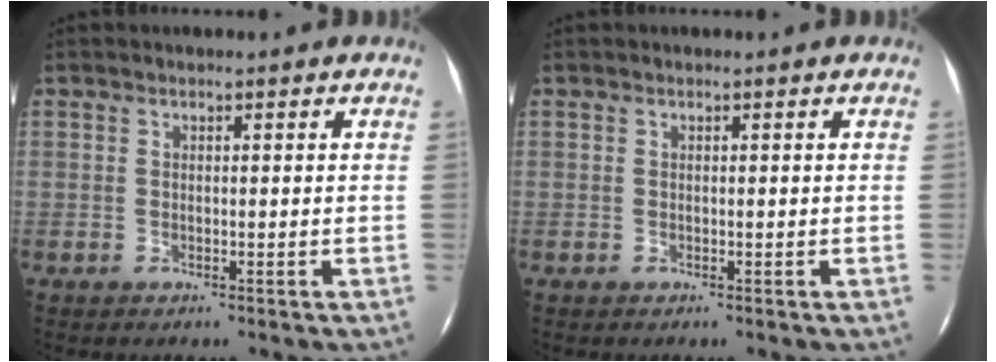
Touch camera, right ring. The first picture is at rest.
{"total": 0.0}